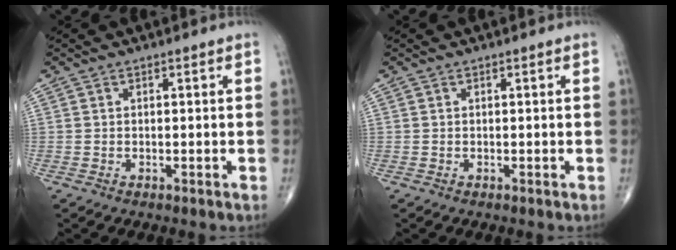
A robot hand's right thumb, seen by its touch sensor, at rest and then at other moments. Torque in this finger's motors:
{"motor_torque": [0.00, 0.00, 0.00, 0.00, 0.00]}